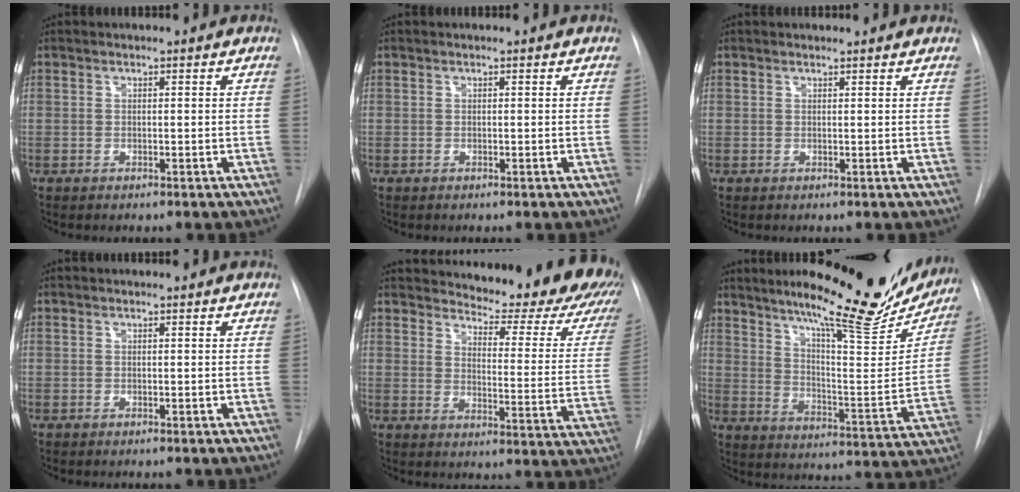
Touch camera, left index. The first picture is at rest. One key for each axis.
{"total": 0.0}
{"total": 2.6, "fx": 2.6, "fy": 0.3, "fz": 0.4, "tx": -0.010, "ty": 0.014, "tz": 0.027}
{"total": 0.0}
{"total": 22.4, "fx": 20.2, "fy": 4.5, "fz": 8.4, "tx": -0.106, "ty": -0.099, "tz": 0.223}
{"total": 22.0, "fx": 18.0, "fy": 3.4, "fz": 12.1, "tx": -0.176, "ty": -0.036, "tz": 0.245}